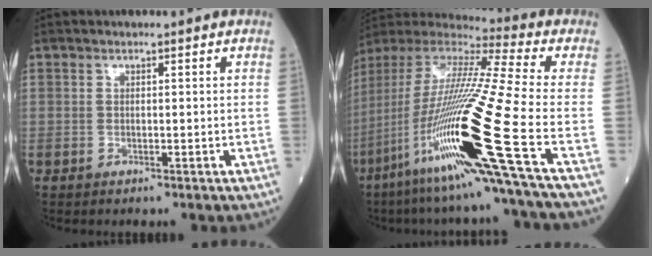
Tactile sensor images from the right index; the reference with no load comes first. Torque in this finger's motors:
{"motor_torque": [1.17, -0.97, 1.05, 0.21]}